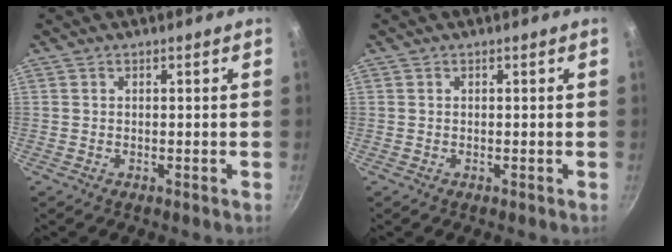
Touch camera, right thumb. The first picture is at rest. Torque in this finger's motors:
{"motor_torque": [-0.11, 0.06, 0.03, 0.01, 0.01]}